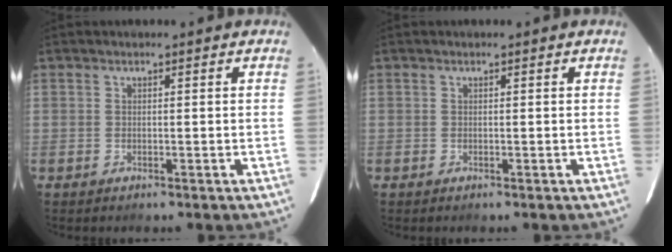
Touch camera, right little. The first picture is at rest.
{"total": 0.0}